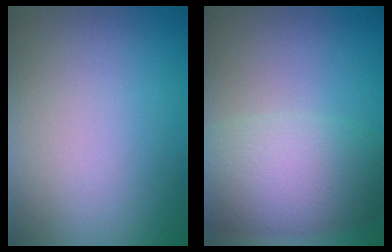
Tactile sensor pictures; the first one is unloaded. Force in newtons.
{"total": 6.9, "press": 6.9, "slide": 0.2}